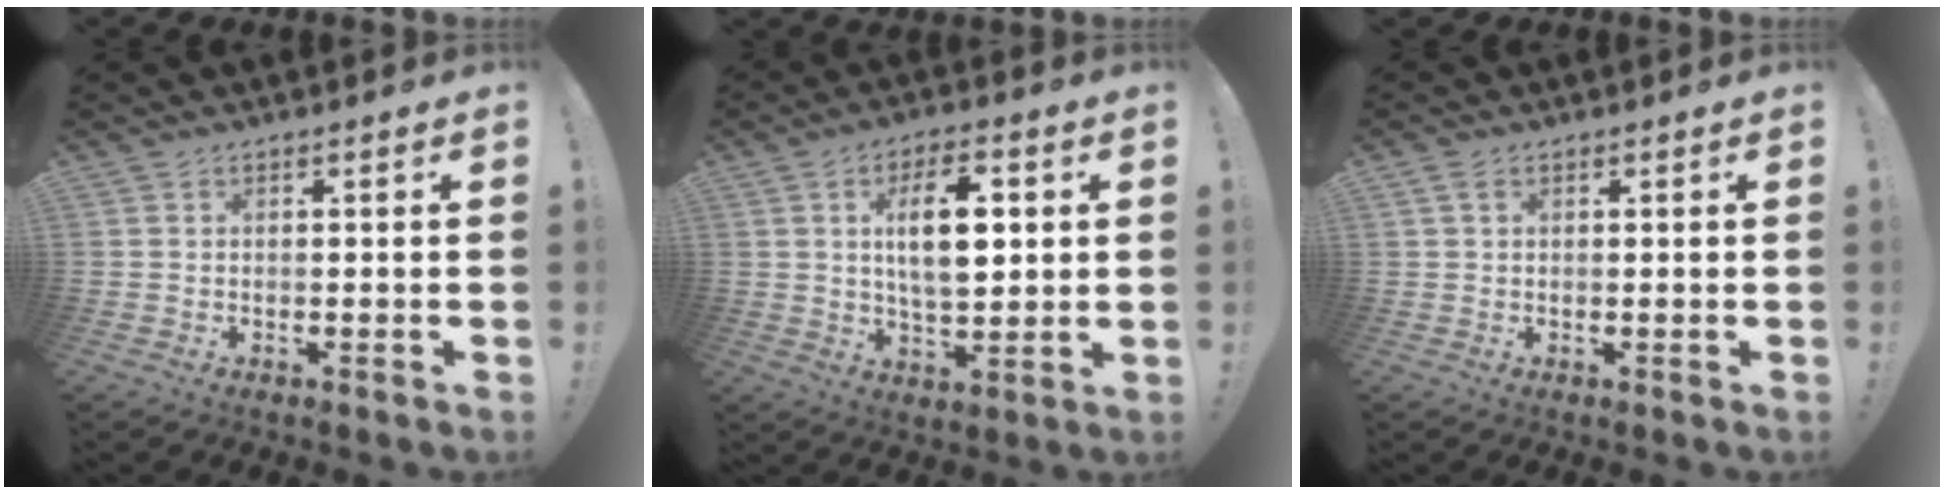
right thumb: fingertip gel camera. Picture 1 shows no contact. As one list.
[{"total": 12.9, "force": [2.7, 6.4, 10.9], "torque": [-0.170, 0.003, 0.042]}, {"total": 1.5, "force": [0.7, 0.9, 1.0], "torque": [-0.014, 0.001, 0.012]}]